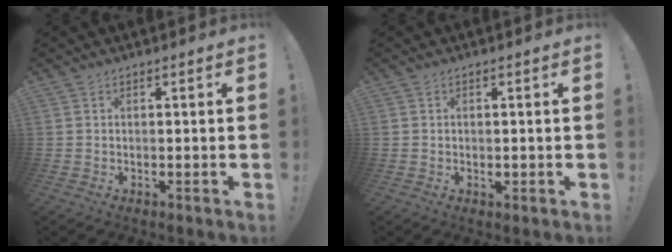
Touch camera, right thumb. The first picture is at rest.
{"total": 0.7, "force": [-0.1, 0.5, 0.4], "torque": [0.001, 0.001, -0.002]}